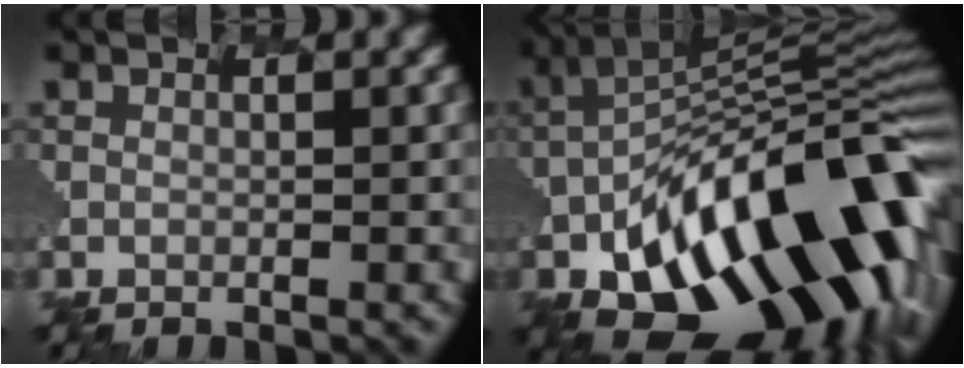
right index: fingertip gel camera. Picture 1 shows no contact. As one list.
[{"total": 16.2, "force": [-6.9, 8.2, 12.2], "torque": [-0.189, 0.008, -0.116]}]